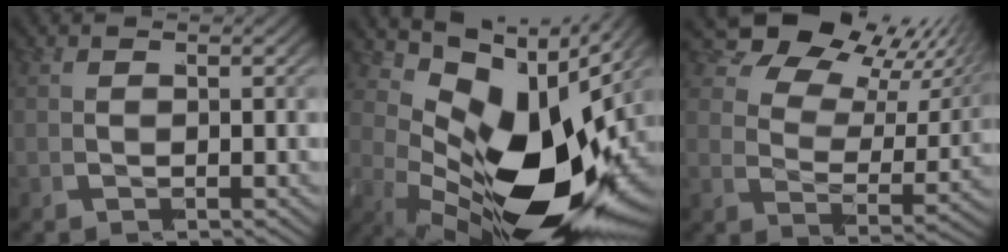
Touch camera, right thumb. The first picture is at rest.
{"total": 18.6, "force": [-0.8, 10.4, 15.4], "torque": [-0.250, -0.037, 0.002]}
{"total": 7.7, "force": [5.5, 3.4, 4.1], "torque": [-0.069, 0.016, 0.078]}